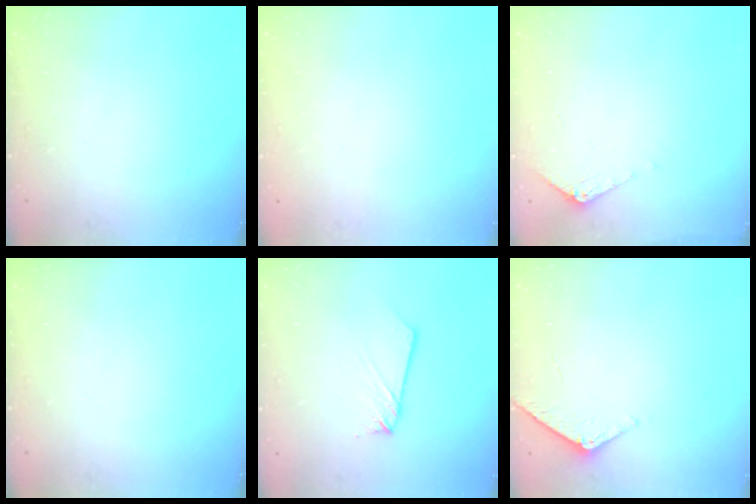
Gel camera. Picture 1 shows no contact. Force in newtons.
{"total": 0.7, "press": 0.3, "slide": 0.7}
{"total": 5.0, "press": 5.0, "slide": 0.5}
{"total": 0.0}
{"total": 2.6, "press": 2.6, "slide": 0.2}
{"total": 5.6, "press": 5.6, "slide": 0.6}